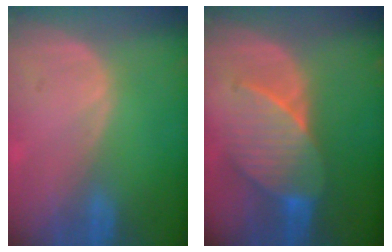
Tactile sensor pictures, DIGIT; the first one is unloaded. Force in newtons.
{"total": 7.5, "press": 7.4, "slide": 0.5}